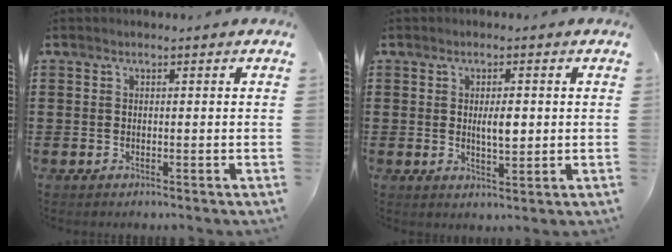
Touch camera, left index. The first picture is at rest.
{"total": 3.5, "force": [0.4, 1.3, 3.2], "torque": [-0.056, 0.001, 0.002]}